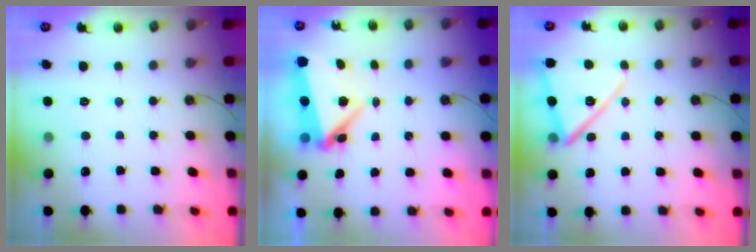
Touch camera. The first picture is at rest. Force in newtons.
{"total": 6.8, "press": 6.7, "slide": 1.3}
{"total": 14.2, "press": 14.1, "slide": 1.2}